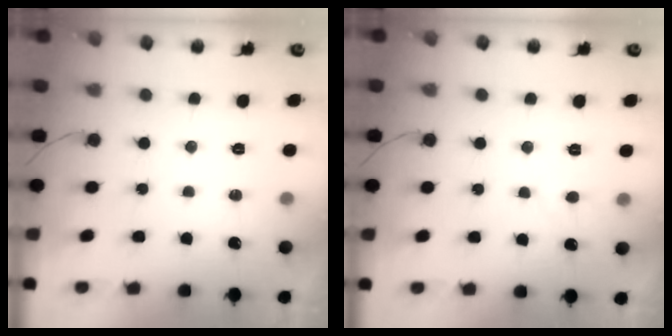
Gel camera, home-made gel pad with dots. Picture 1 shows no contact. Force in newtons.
{"total": 2.6, "press": 2.6, "slide": 0.2}